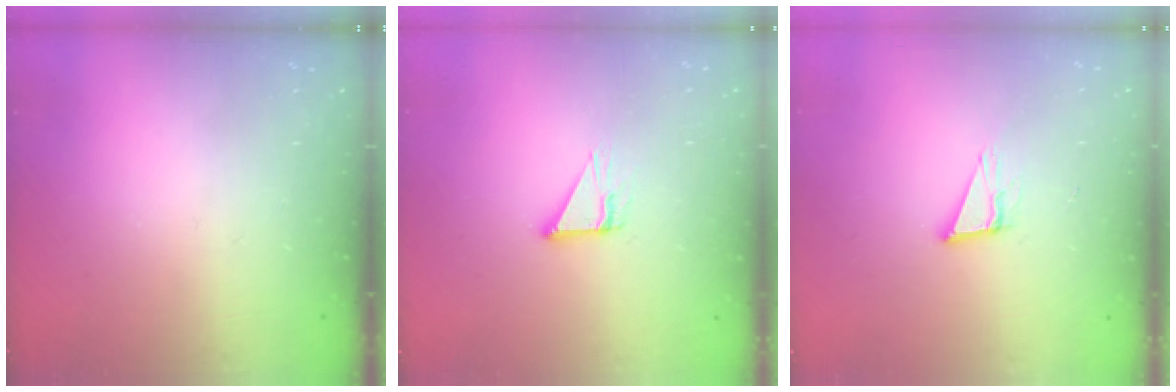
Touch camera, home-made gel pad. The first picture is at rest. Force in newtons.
{"total": 4.6, "press": 4.6, "slide": 0.2}
{"total": 7.7, "press": 7.0, "slide": 3.2}